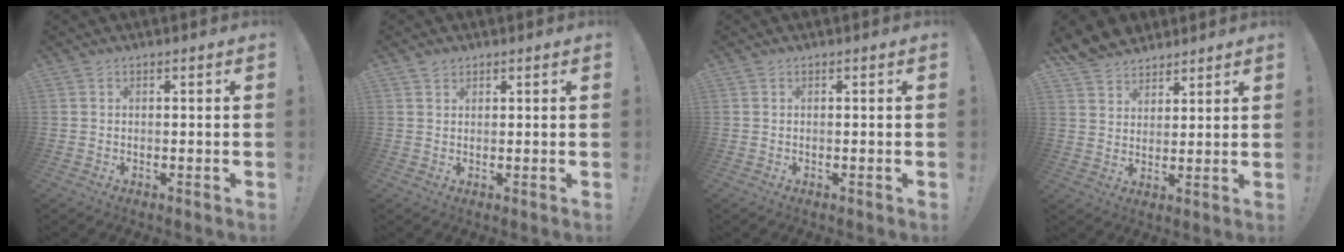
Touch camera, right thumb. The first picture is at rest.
{"total": 1.7, "force": [1.3, 0.9, 0.3], "torque": [0.000, -0.005, 0.024]}
{"total": 0.0}
{"total": 7.2, "force": [5.9, 4.1, 0.5], "torque": [-0.018, -0.047, 0.118]}